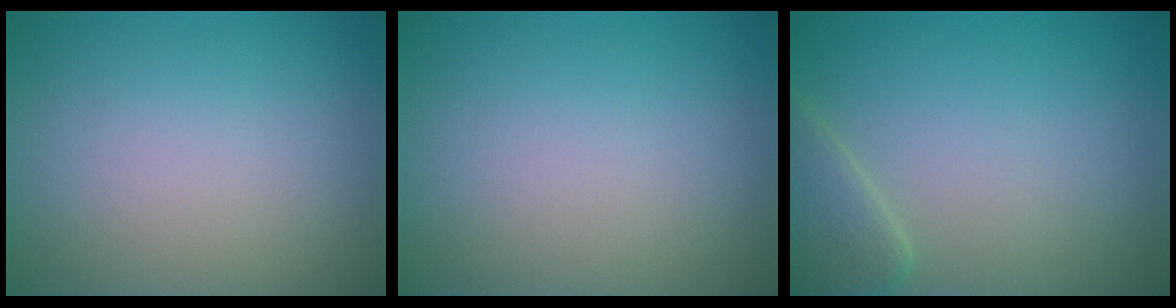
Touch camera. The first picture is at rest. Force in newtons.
{"total": 0.0}
{"total": 2.6, "press": 2.6, "slide": 0.2}